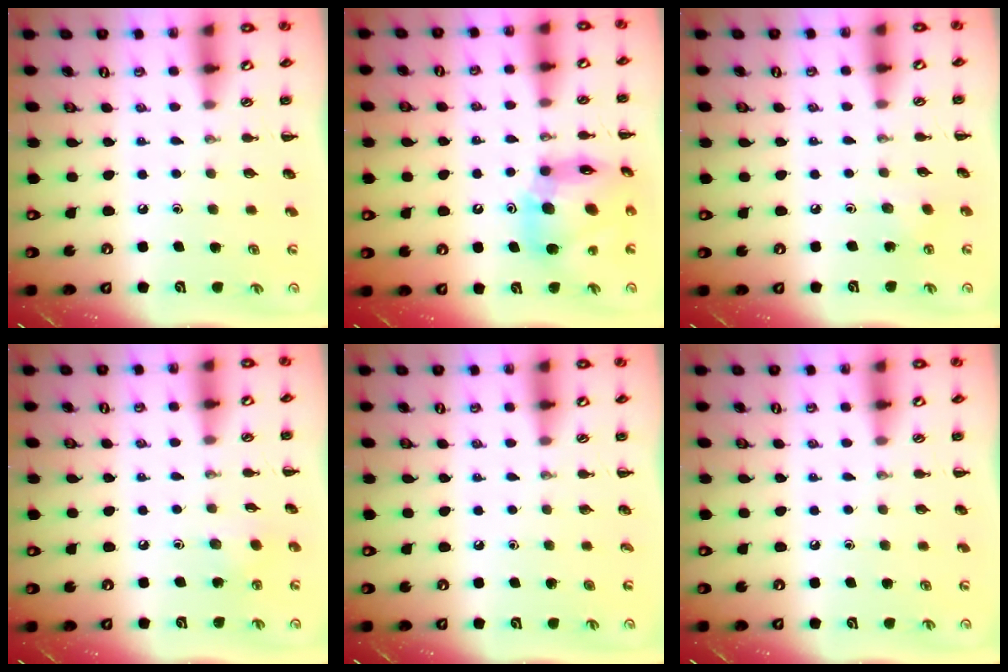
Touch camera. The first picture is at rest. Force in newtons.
{"total": 14.4, "press": 13.8, "slide": 4.0}
{"total": 2.8, "press": 2.6, "slide": 0.9}
{"total": 2.7, "press": 2.6, "slide": 0.6}
{"total": 0.0}
{"total": 0.0}